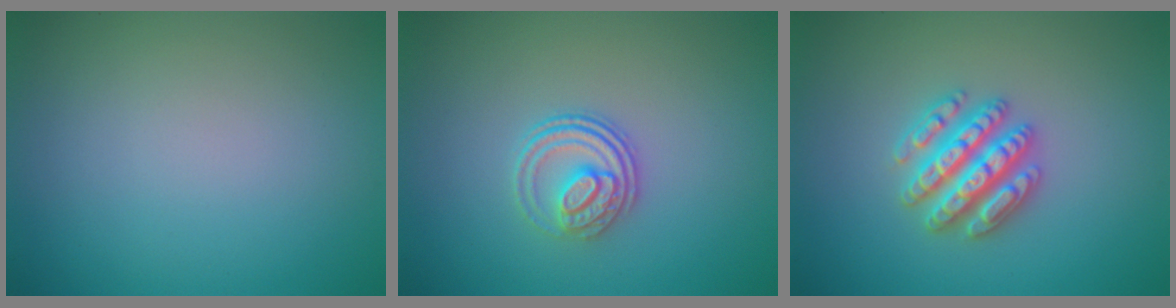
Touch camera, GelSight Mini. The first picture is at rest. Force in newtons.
{"total": 3.0, "press": 2.5, "slide": 1.7}
{"total": 4.7, "press": 4.6, "slide": 0.8}